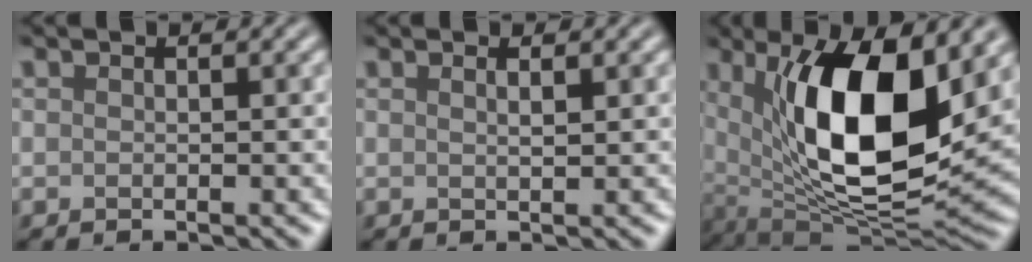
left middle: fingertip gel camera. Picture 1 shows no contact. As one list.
[{"total": 1.1, "force": [0.6, 0.3, 0.9], "torque": [-0.007, 0.001, 0.006]}, {"total": 13.1, "force": [3.1, 5.2, 11.6], "torque": [-0.188, -0.018, 0.056]}]